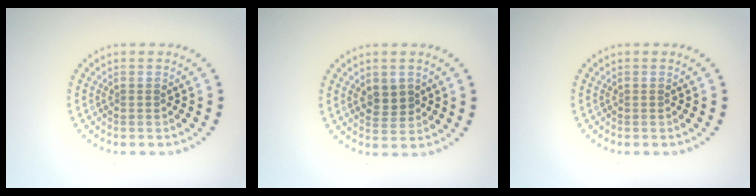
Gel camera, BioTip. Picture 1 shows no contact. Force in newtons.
{"total": 1.8, "press": 1.7, "slide": 0.5}
{"total": 0.0}